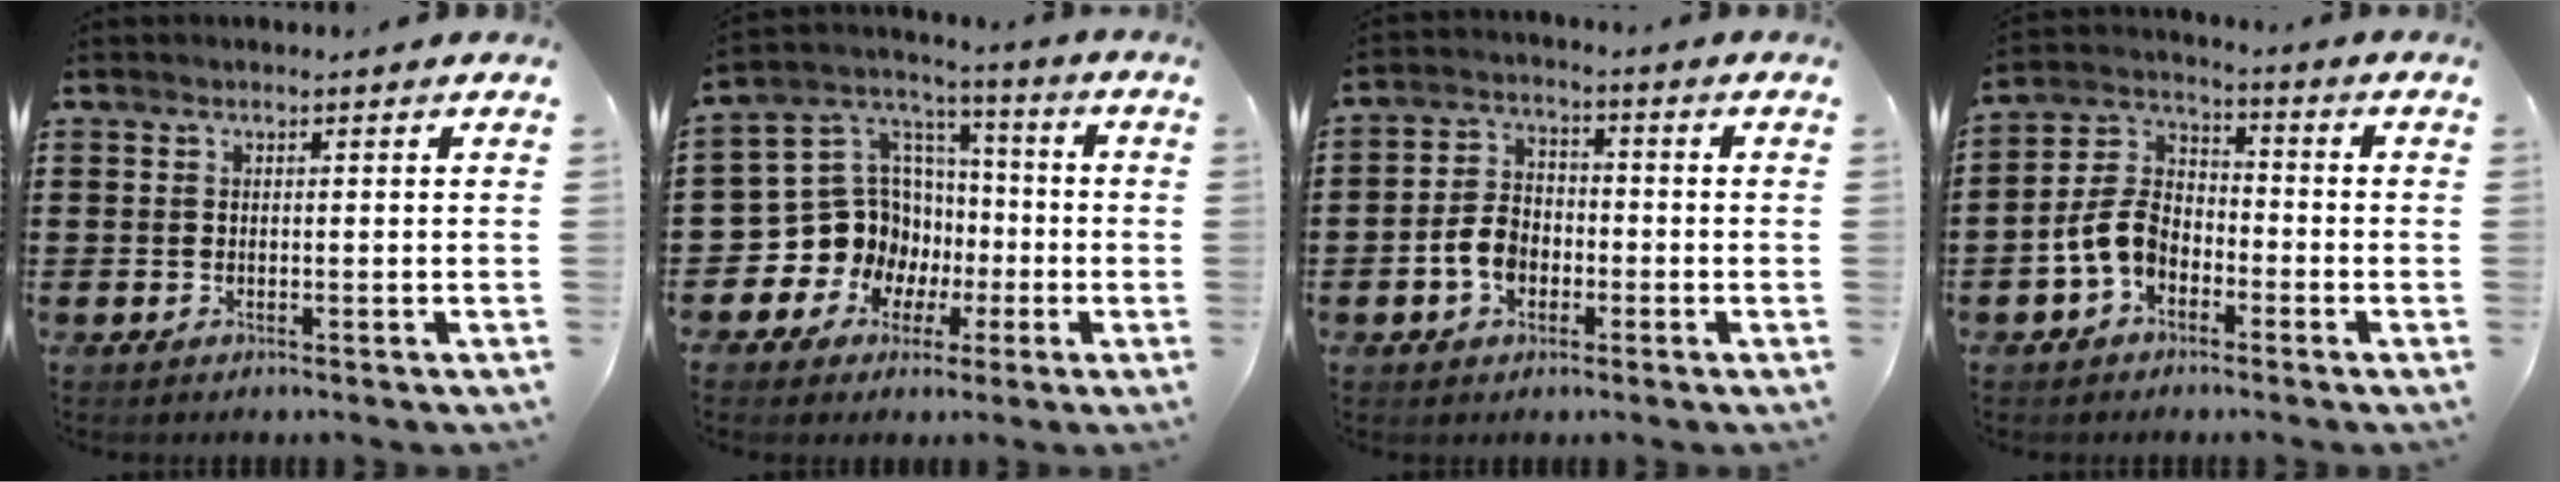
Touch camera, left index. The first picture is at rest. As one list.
[{"total": 11.7, "force": [-2.3, 11.0, 3.2], "torque": [-0.108, -0.009, -0.031]}, {"total": 5.5, "force": [-2.1, 3.7, 3.4], "torque": [-0.083, 0.005, -0.044]}, {"total": 7.2, "force": [-3.1, 4.9, 4.2], "torque": [-0.120, 0.007, -0.069]}]